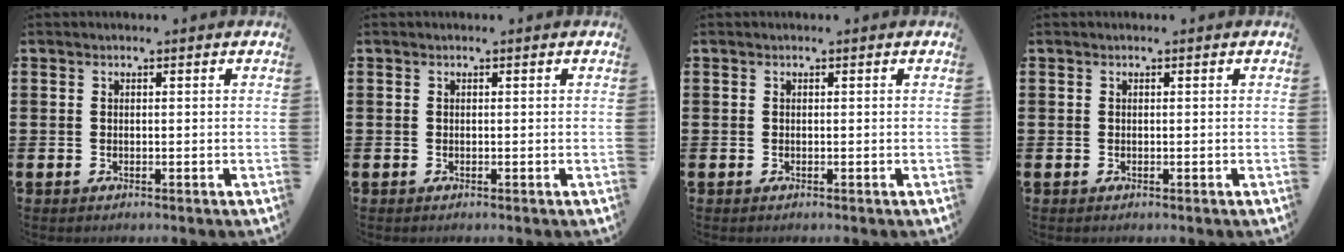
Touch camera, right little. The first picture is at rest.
{"total": 0.0}
{"total": 0.0}
{"total": 0.0}